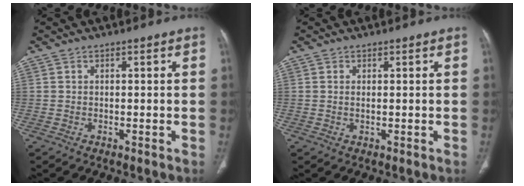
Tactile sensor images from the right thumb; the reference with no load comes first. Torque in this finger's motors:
{"motor_torque": [-0.43, -0.02, -0.25, 0.95, 0.05]}